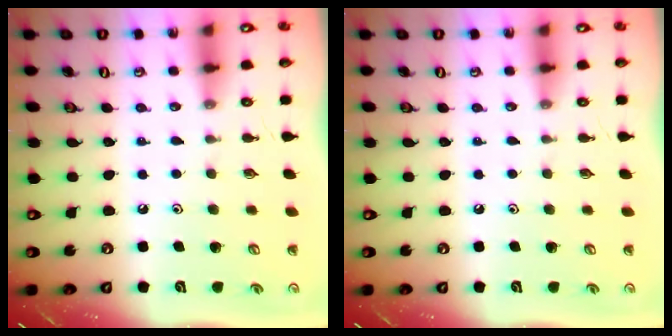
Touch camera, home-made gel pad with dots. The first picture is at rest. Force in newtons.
{"total": 0.0}